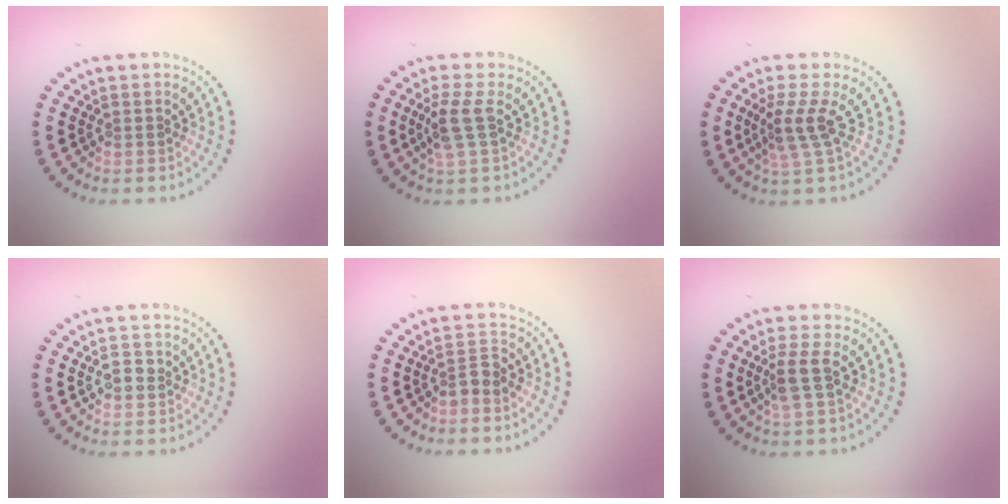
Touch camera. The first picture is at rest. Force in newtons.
{"total": 2.5, "press": 2.0, "slide": 1.4}
{"total": 2.7, "press": 1.9, "slide": 1.8}
{"total": 1.7, "press": 1.7, "slide": 0.1}
{"total": 1.7, "press": 1.3, "slide": 1.1}
{"total": 2.4, "press": 1.9, "slide": 1.4}